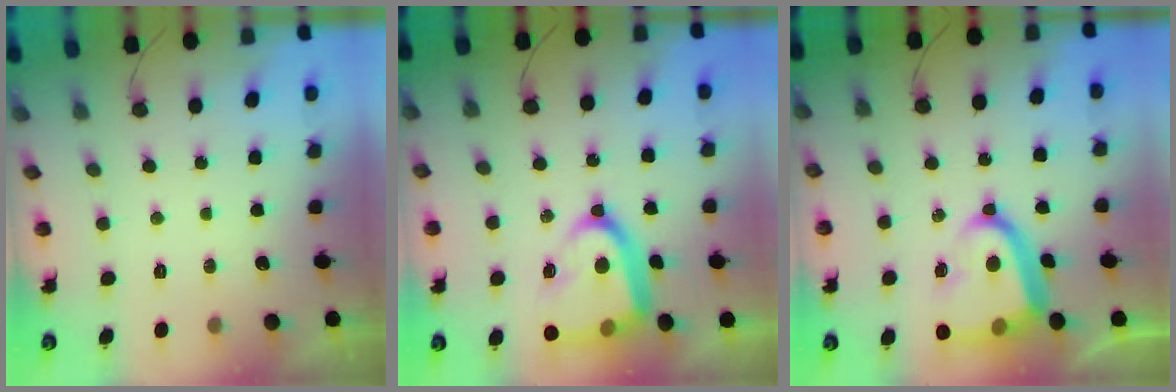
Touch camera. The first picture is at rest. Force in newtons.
{"total": 19.2, "press": 19.1, "slide": 1.7}
{"total": 17.0, "press": 16.9, "slide": 1.6}